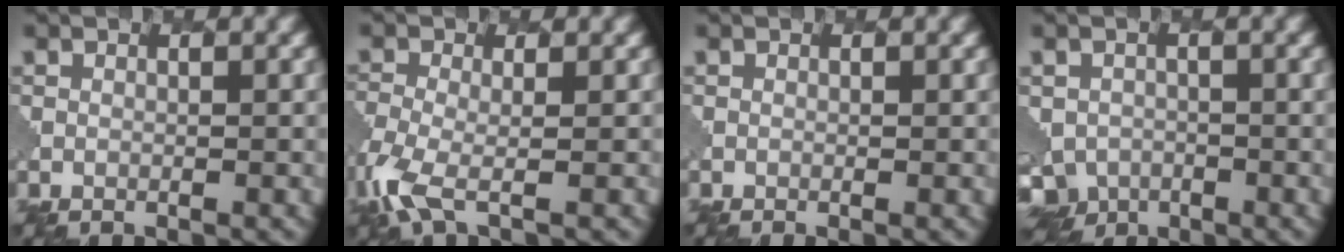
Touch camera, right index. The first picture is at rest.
{"total": 4.2, "force": [-2.1, 1.6, 3.2], "torque": [-0.089, -0.013, -0.051]}
{"total": 0.6, "force": [0.0, 0.4, 0.5], "torque": [0.001, -0.002, 0.000]}
{"total": 7.1, "force": [-3.6, 5.4, 2.9], "torque": [-0.056, -0.031, -0.039]}